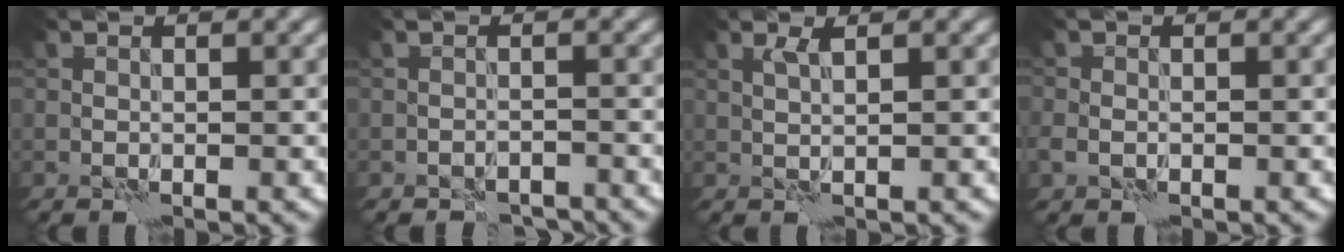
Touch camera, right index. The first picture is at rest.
{"total": 2.1, "force": [-2.0, 0.6, 0.4], "torque": [-0.002, 0.000, -0.032]}
{"total": 1.3, "force": [0.8, 0.0, 0.9], "torque": [-0.024, 0.001, 0.013]}
{"total": 1.4, "force": [-0.4, 1.2, 0.6], "torque": [-0.015, -0.004, -0.012]}